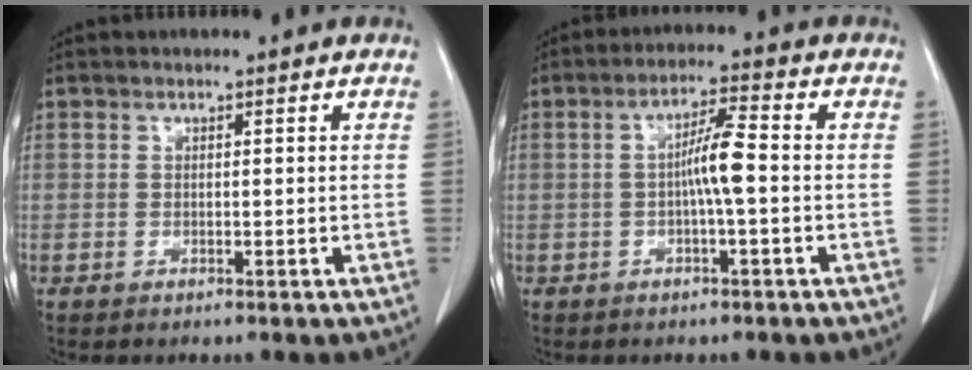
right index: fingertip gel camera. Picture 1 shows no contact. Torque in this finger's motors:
{"motor_torque": [0.85, -0.09, 0.44, 0.11]}